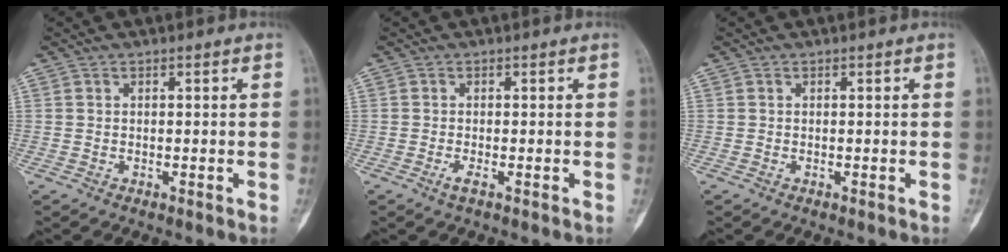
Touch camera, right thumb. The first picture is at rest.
{"total": 1.2, "force": [-0.6, 0.1, 1.0], "torque": [-0.029, -0.004, -0.015]}
{"total": 0.0}